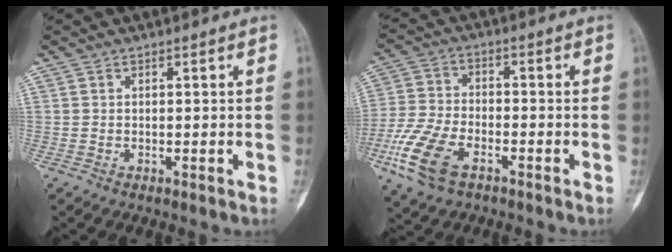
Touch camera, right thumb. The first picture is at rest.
{"total": 12.3, "force": [-6.0, 6.7, 8.4], "torque": [-0.182, 0.009, -0.119]}